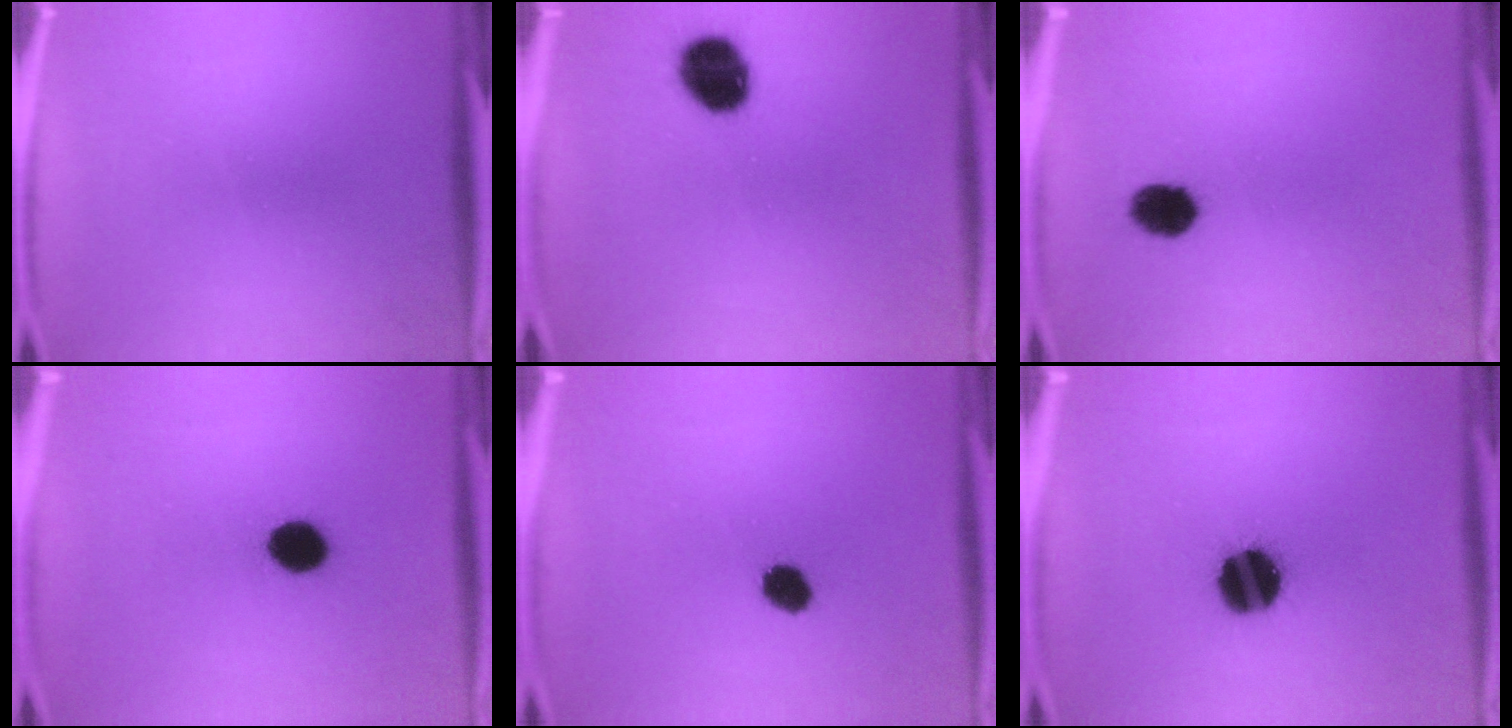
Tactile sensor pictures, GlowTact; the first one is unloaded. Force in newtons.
{"total": 11.1}
{"total": 5.0}
{"total": 8.0}
{"total": 4.7}
{"total": 14.5}